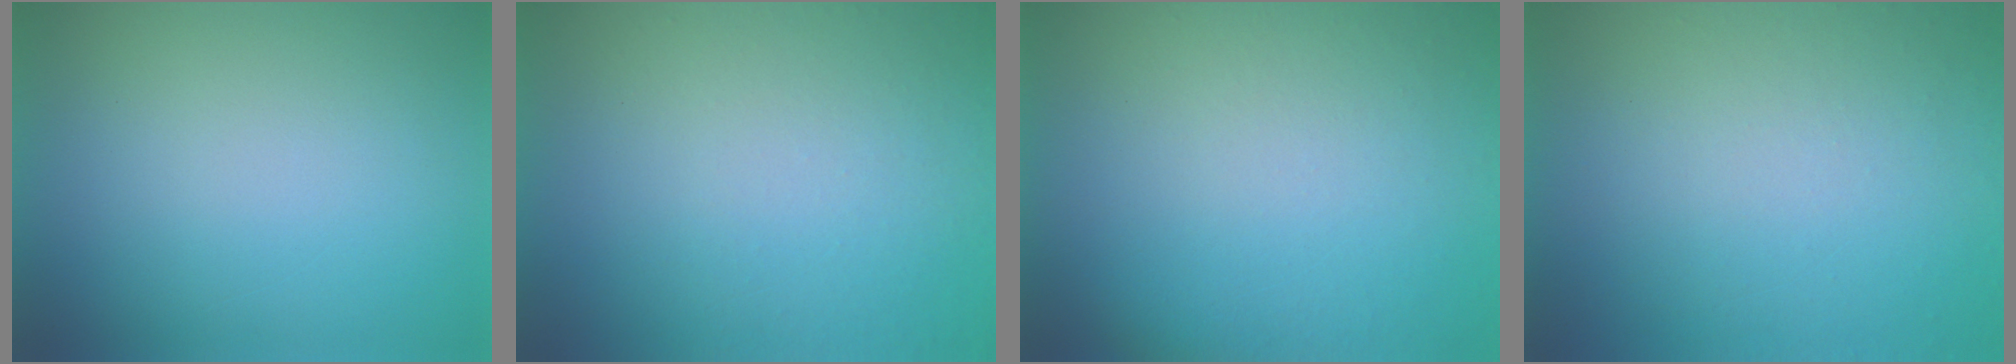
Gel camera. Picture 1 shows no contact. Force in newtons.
{"total": 7.1}
{"total": 5.8}
{"total": 8.3}